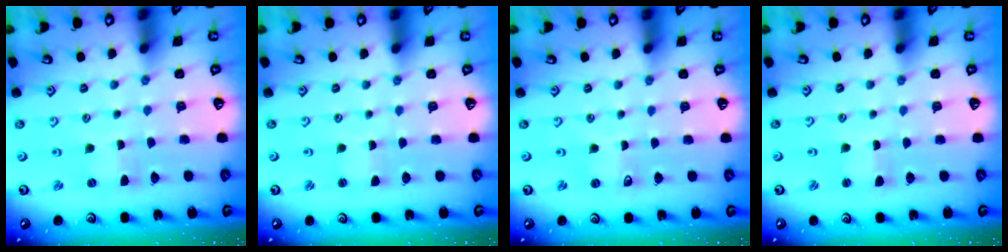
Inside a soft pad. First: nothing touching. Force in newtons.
{"total": 1.3, "press": 1.3, "slide": 0.0}
{"total": 0.7, "press": 0.7, "slide": 0.0}
{"total": 0.7, "press": 0.7, "slide": 0.2}